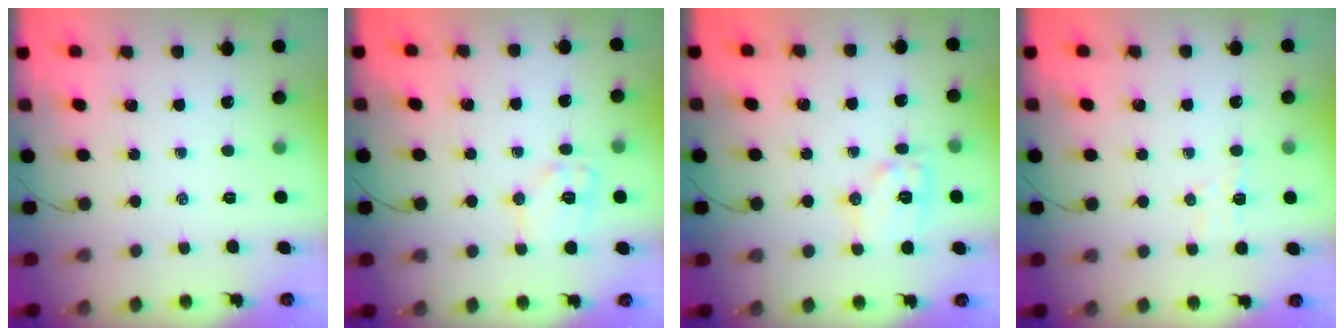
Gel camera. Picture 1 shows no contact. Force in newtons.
{"total": 9.7, "press": 9.7, "slide": 0.6}
{"total": 9.8, "press": 9.8, "slide": 0.2}
{"total": 4.7, "press": 4.6, "slide": 1.0}